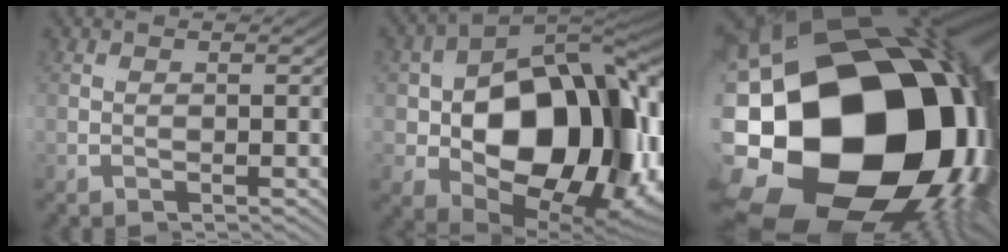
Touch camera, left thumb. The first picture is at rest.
{"total": 21.4, "force": [-2.4, 12.0, 17.5], "torque": [-0.299, -0.023, -0.027]}
{"total": 39.3, "force": [-3.8, 23.6, 31.2], "torque": [-0.498, -0.071, -0.028]}